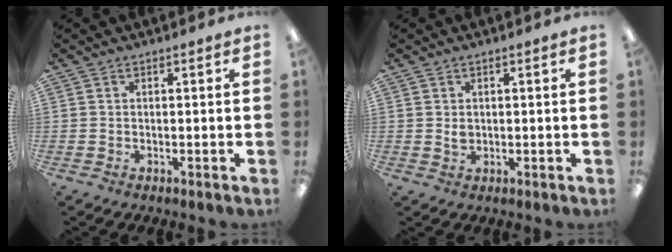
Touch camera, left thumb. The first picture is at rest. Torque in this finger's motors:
{"motor_torque": [-0.19, 0.07, 0.09, -0.08, 0.00]}